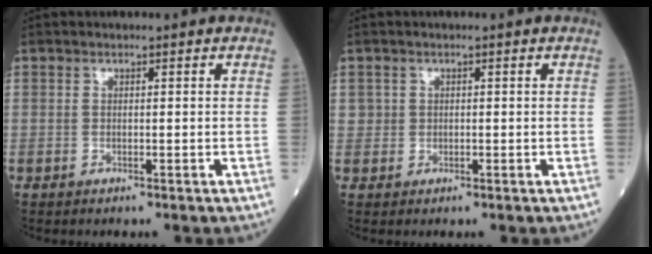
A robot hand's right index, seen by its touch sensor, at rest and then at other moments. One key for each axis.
{"total": 1.1, "fx": 0.2, "fy": 1.1, "fz": 0.1, "tx": 0.007, "ty": 0.003, "tz": 0.001}